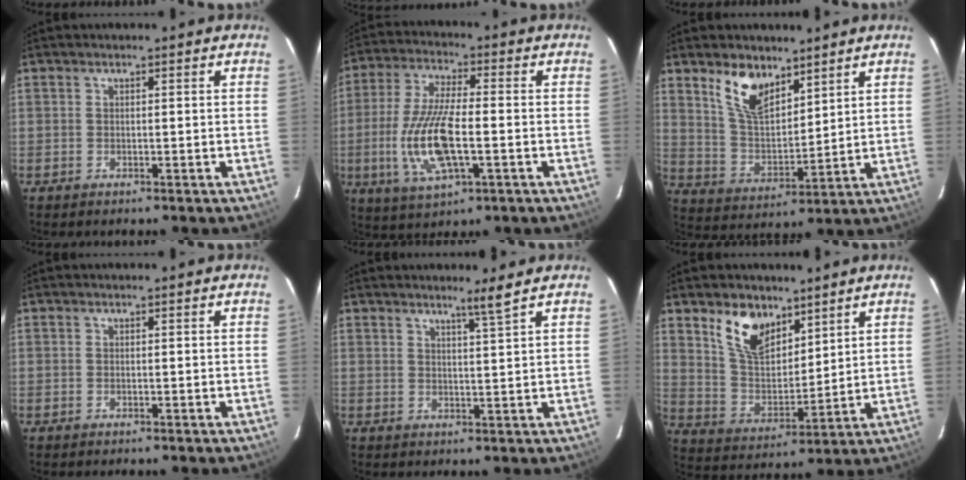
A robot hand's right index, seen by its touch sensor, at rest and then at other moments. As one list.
[{"total": 14.2, "force": [-3.0, 4.5, 13.2], "torque": [-0.275, -0.008, -0.056]}, {"total": 10.5, "force": [6.9, 4.9, 6.2], "torque": [-0.115, 0.007, 0.140]}, {"total": 0.0}, {"total": 3.2, "force": [2.3, -1.1, 1.8], "torque": [-0.035, -0.018, 0.038]}, {"total": 11.6, "force": [7.5, 6.2, 6.4], "torque": [-0.122, 0.008, 0.149]}]